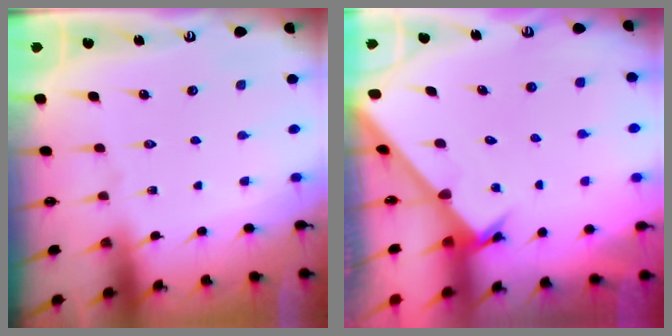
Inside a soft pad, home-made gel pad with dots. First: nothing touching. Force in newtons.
{"total": 2.4, "press": 2.4, "slide": 0.1}